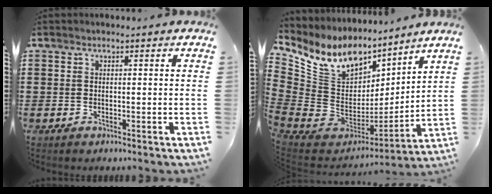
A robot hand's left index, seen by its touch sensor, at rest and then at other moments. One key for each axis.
{"total": 10.3, "fx": 6.8, "fy": 6.5, "fz": 4.2, "tx": -0.130, "ty": -0.044, "tz": 0.128}